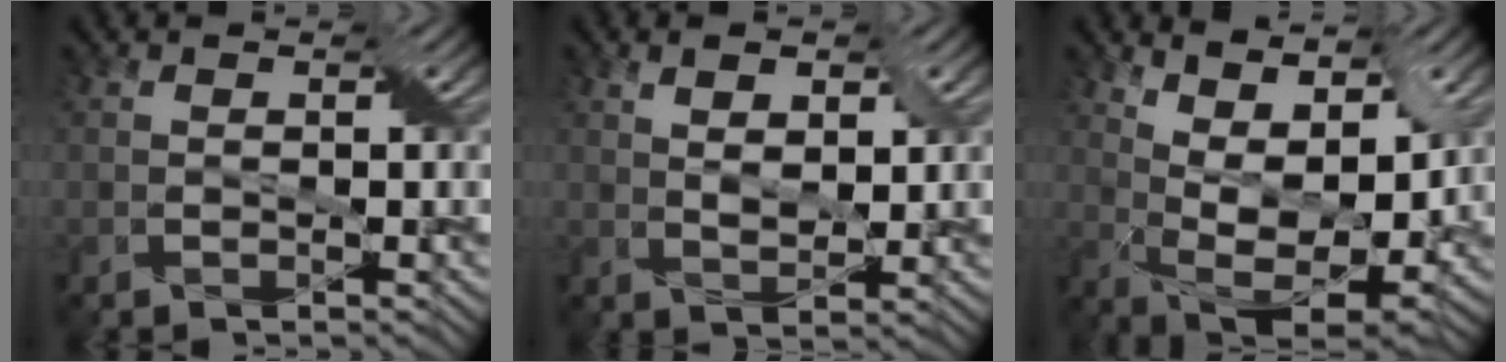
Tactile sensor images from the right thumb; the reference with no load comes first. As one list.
[{"total": 3.9, "force": [1.7, 1.9, 2.9], "torque": [-0.056, -0.006, 0.035]}, {"total": 11.4, "force": [5.9, 4.8, 8.5], "torque": [-0.168, 0.004, 0.101]}]